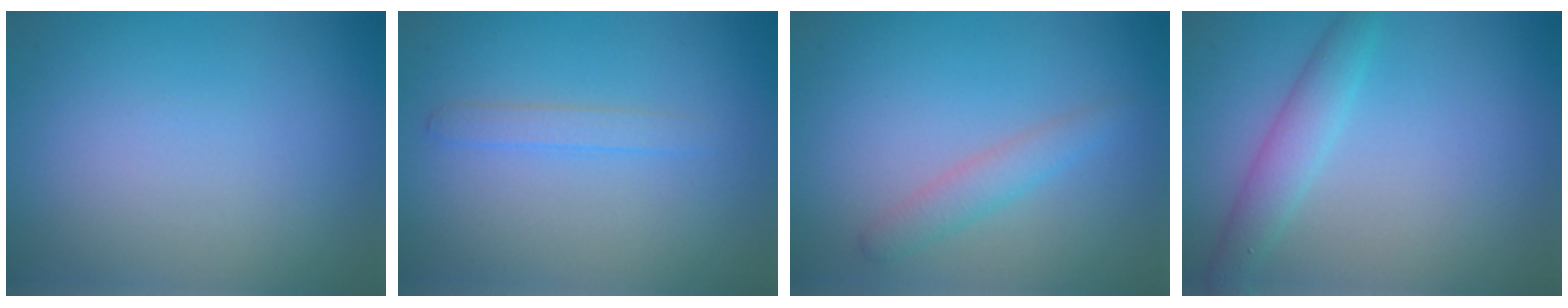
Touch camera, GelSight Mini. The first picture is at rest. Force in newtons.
{"total": 1.3, "press": 1.3, "slide": 0.1}
{"total": 2.0, "press": 2.0, "slide": 0.1}
{"total": 2.5, "press": 2.5, "slide": 0.0}